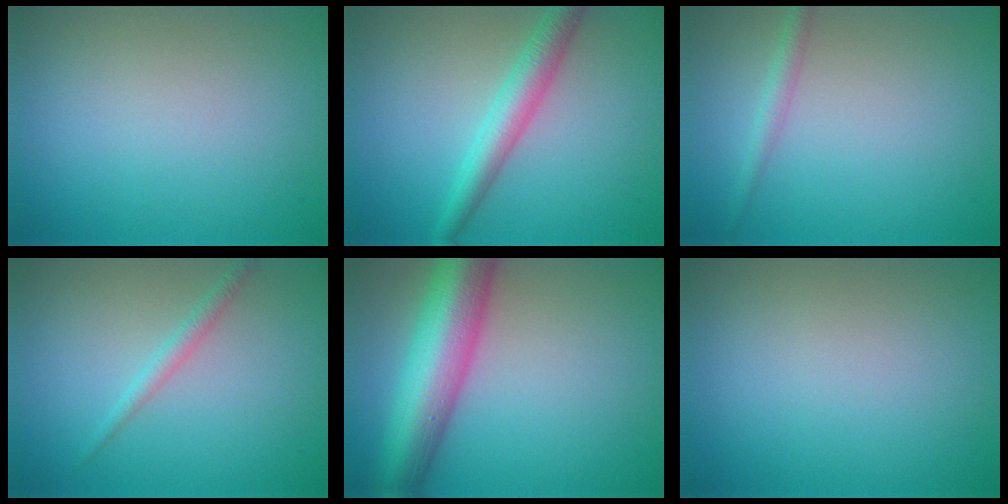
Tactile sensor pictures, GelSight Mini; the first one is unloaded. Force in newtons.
{"total": 3.6, "press": 3.6, "slide": 0.1}
{"total": 1.6, "press": 1.5, "slide": 0.2}
{"total": 1.3, "press": 1.3, "slide": 0.0}
{"total": 10.1, "press": 10.1, "slide": 0.3}
{"total": 0.0}